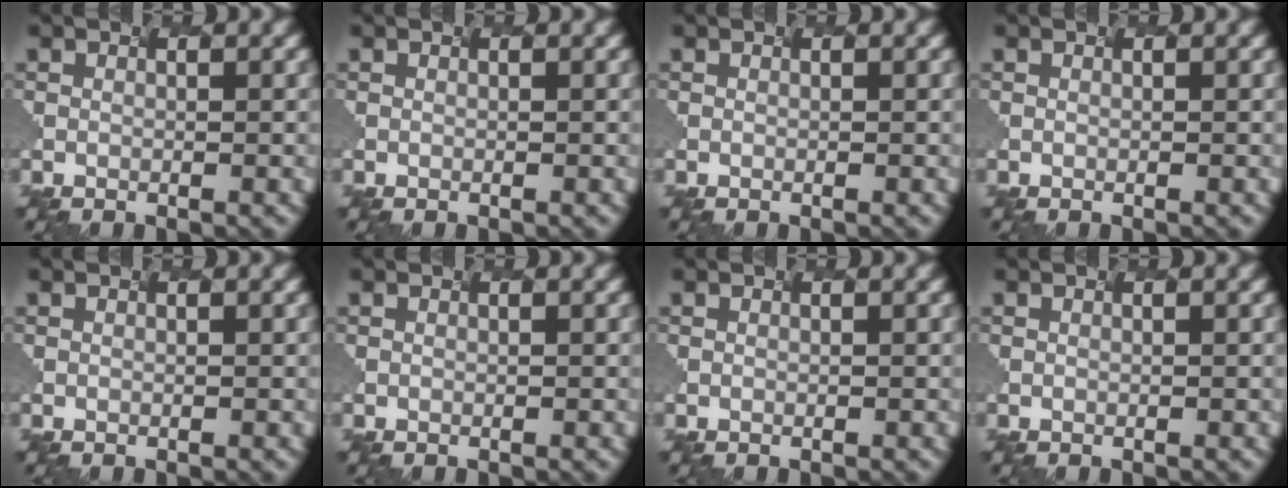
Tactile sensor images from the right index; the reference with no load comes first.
{"total": 0.0}
{"total": 0.0}
{"total": 0.0}
{"total": 0.0}
{"total": 0.0}
{"total": 0.0}
{"total": 0.0}